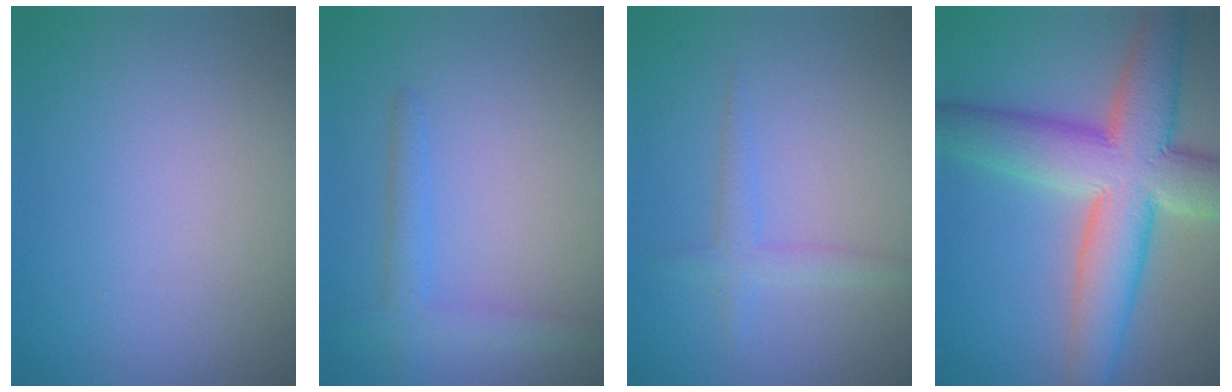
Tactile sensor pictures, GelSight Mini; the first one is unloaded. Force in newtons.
{"total": 2.3, "press": 2.3, "slide": 0.1}
{"total": 1.8, "press": 1.8, "slide": 0.2}
{"total": 11.1, "press": 11.0, "slide": 0.7}